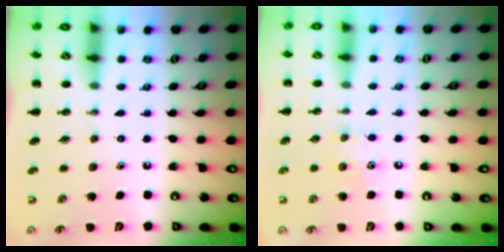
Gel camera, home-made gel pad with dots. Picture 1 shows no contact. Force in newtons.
{"total": 5.0, "press": 4.8, "slide": 1.2}